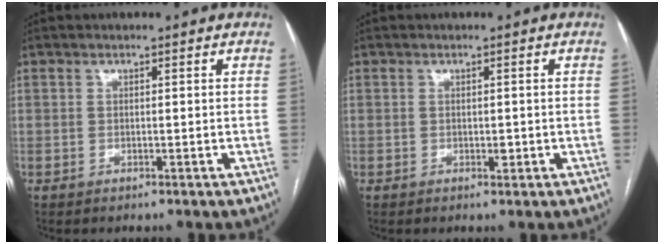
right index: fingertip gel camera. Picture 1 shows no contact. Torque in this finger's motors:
{"motor_torque": [0.29, 0.05, 0.16, 0.02]}